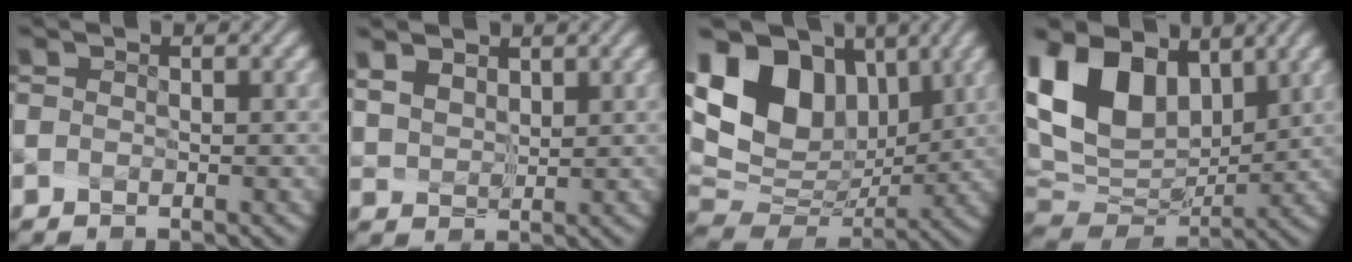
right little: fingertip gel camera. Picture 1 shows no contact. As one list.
[{"total": 4.1, "force": [3.2, 2.0, 1.6], "torque": [-0.050, 0.014, 0.058]}, {"total": 12.7, "force": [5.7, 8.3, 7.7], "torque": [-0.146, 0.026, 0.098]}, {"total": 11.4, "force": [5.4, 7.1, 7.1], "torque": [-0.163, 0.009, 0.097]}]